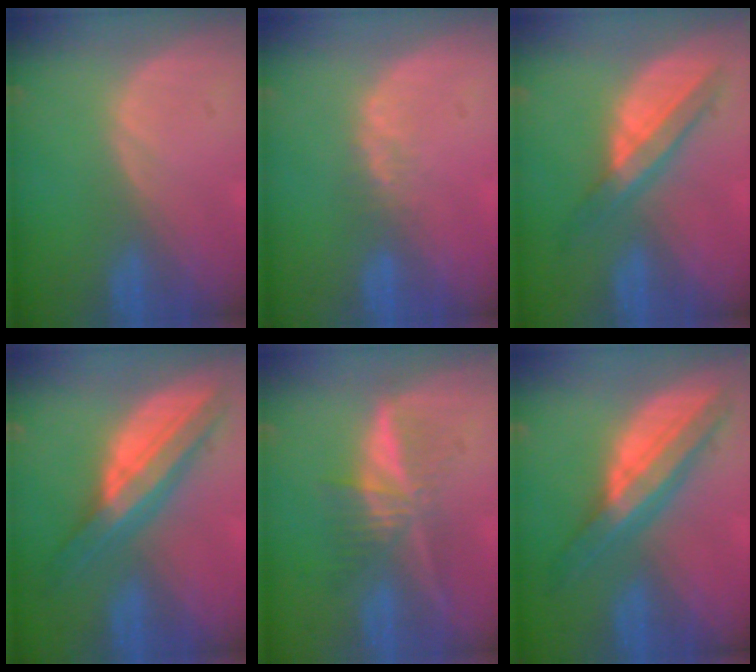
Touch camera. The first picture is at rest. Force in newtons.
{"total": 2.1, "press": 1.7, "slide": 1.2}
{"total": 5.7, "press": 5.6, "slide": 1.3}
{"total": 8.6, "press": 8.6, "slide": 0.5}
{"total": 6.1, "press": 5.7, "slide": 2.1}
{"total": 8.1, "press": 8.1, "slide": 0.4}